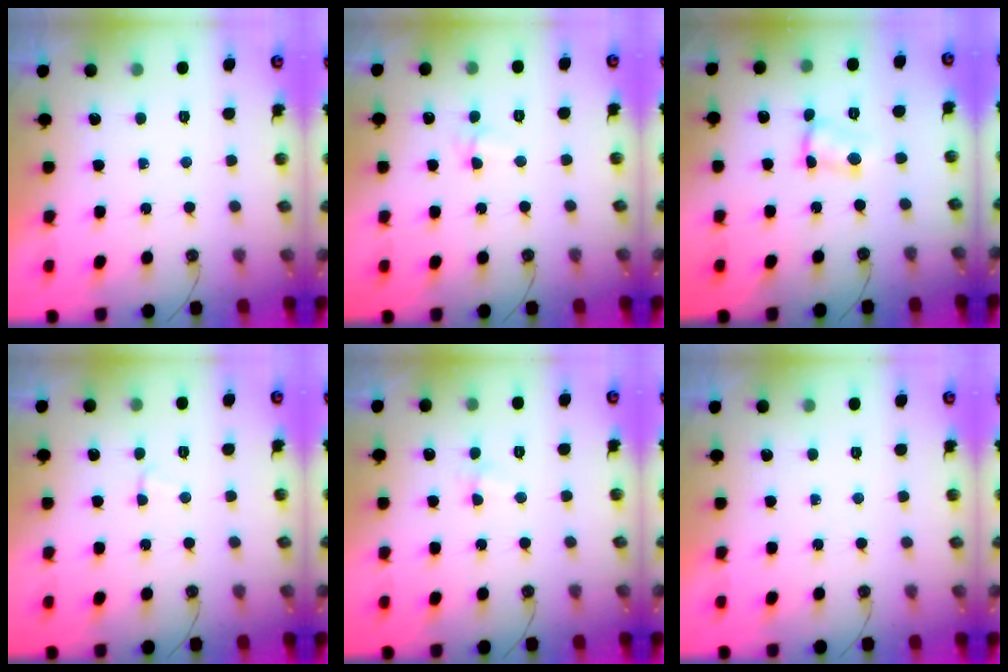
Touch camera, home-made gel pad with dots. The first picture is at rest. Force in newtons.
{"total": 3.7, "press": 2.0, "slide": 3.1}
{"total": 2.2, "press": 2.2, "slide": 0.1}
{"total": 4.1, "press": 2.8, "slide": 3.0}
{"total": 4.3, "press": 4.2, "slide": 0.6}
{"total": 0.0}